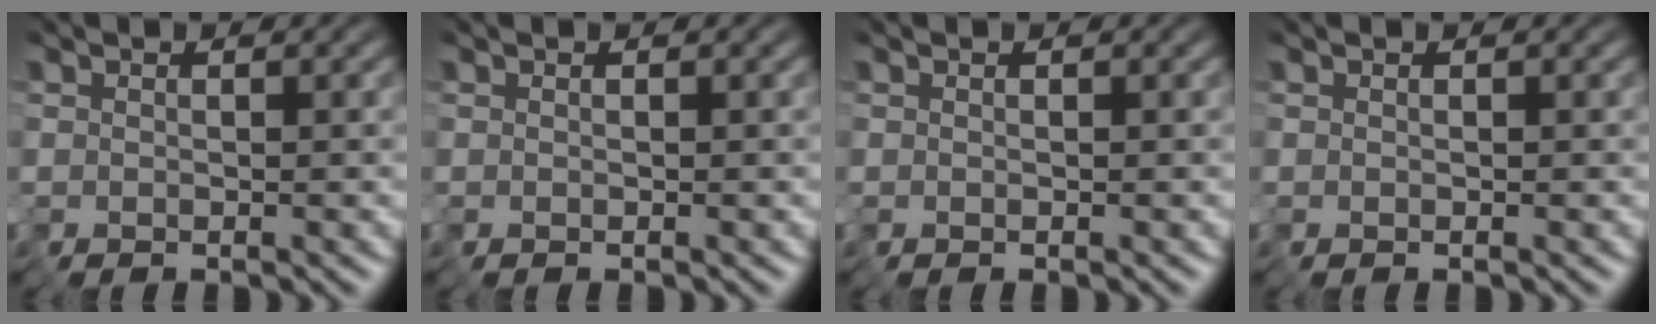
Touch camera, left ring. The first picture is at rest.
{"total": 0.0}
{"total": 0.0}
{"total": 0.0}